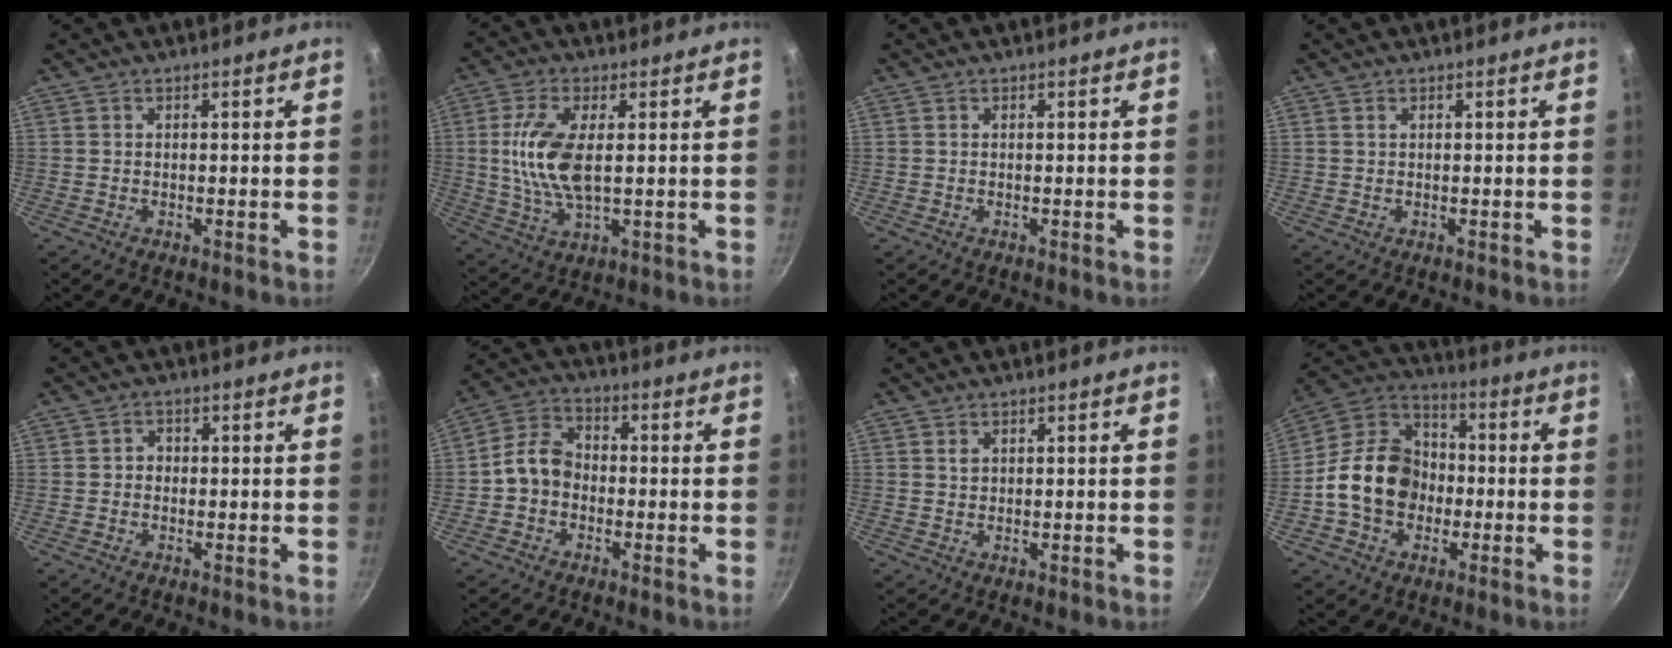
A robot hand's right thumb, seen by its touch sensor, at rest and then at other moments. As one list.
[{"total": 10.8, "force": [1.3, 4.7, 9.7], "torque": [-0.200, -0.003, 0.026]}, {"total": 0.0}, {"total": 0.5, "force": [0.3, 0.3, 0.3], "torque": [-0.005, 0.001, 0.006]}, {"total": 1.7, "force": [-0.1, 1.6, 0.8], "torque": [-0.007, 0.005, -0.006]}, {"total": 7.4, "force": [-1.4, 5.8, 4.3], "torque": [-0.058, 0.028, -0.045]}, {"total": 1.3, "force": [0.6, 0.9, 0.7], "torque": [-0.010, 0.000, 0.011]}, {"total": 16.5, "force": [-2.4, 13.2, 9.6], "torque": [-0.138, 0.041, -0.055]}]